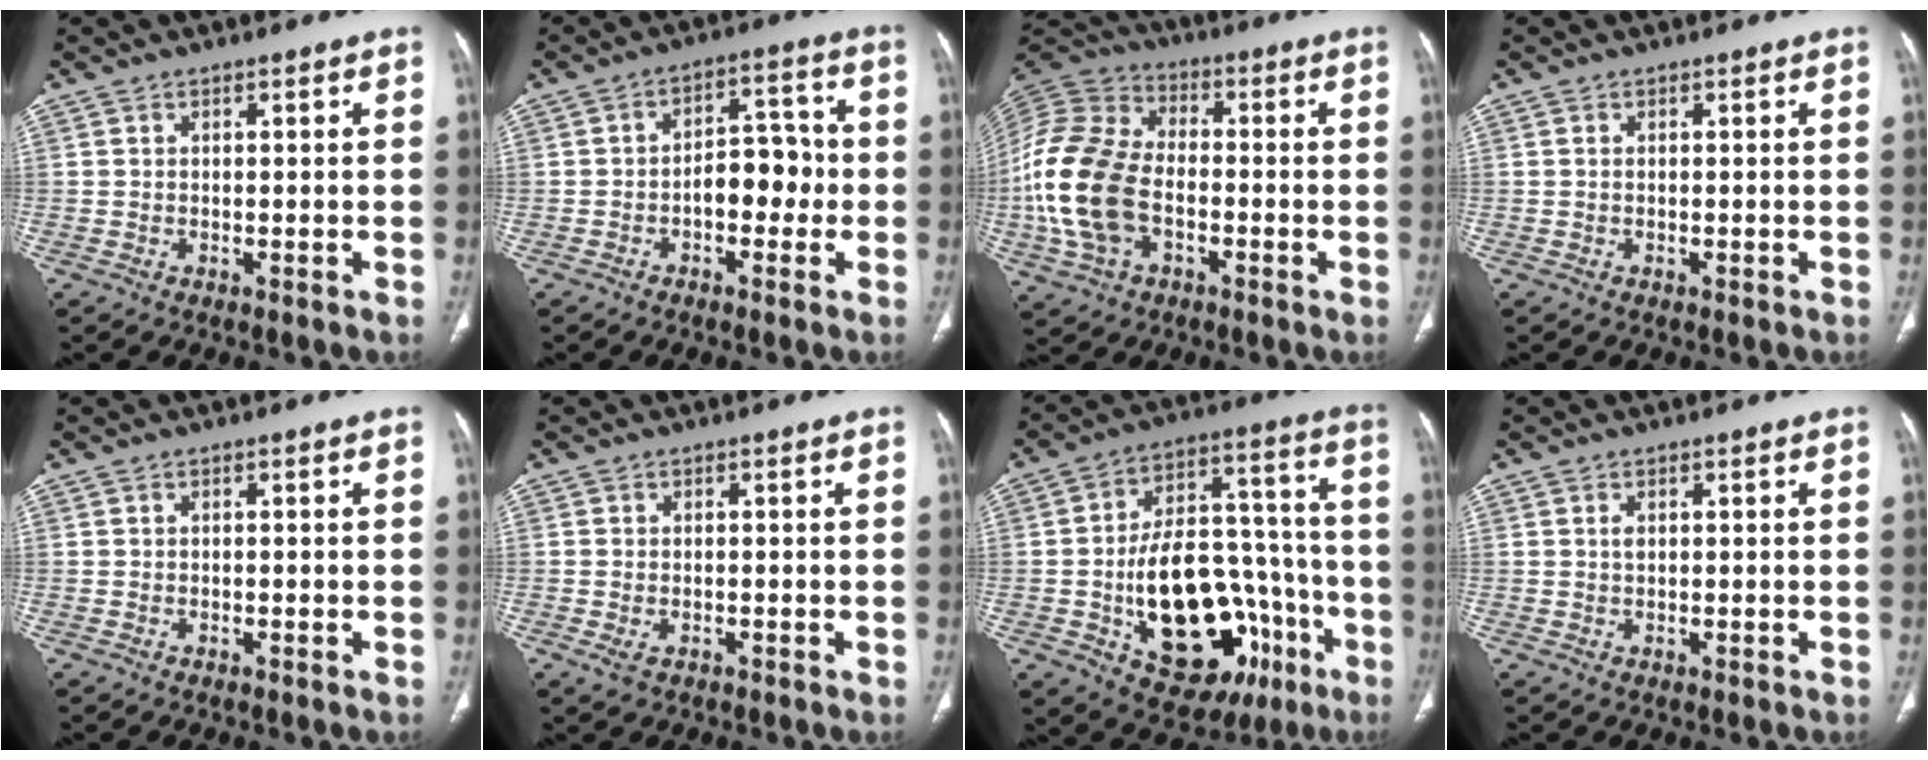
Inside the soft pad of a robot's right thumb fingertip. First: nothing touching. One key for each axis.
{"total": 7.7, "fx": -1.7, "fy": 4.8, "fz": 5.8, "tx": -0.055, "ty": 0.036, "tz": -0.034}
{"total": 18.7, "fx": -3.9, "fy": 12.4, "fz": 13.5, "tx": -0.287, "ty": 0.020, "tz": -0.074}
{"total": 0.0}
{"total": 0.0}
{"total": 2.1, "fx": -0.8, "fy": 1.4, "fz": 1.3, "tx": -0.028, "ty": 0.002, "tz": -0.008}
{"total": 27.0, "fx": -8.9, "fy": 15.5, "fz": 20.3, "tx": -0.290, "ty": 0.049, "tz": -0.116}
{"total": 1.0, "fx": 0.3, "fy": 0.5, "fz": 0.8, "tx": -0.016, "ty": 0.003, "tz": 0.008}